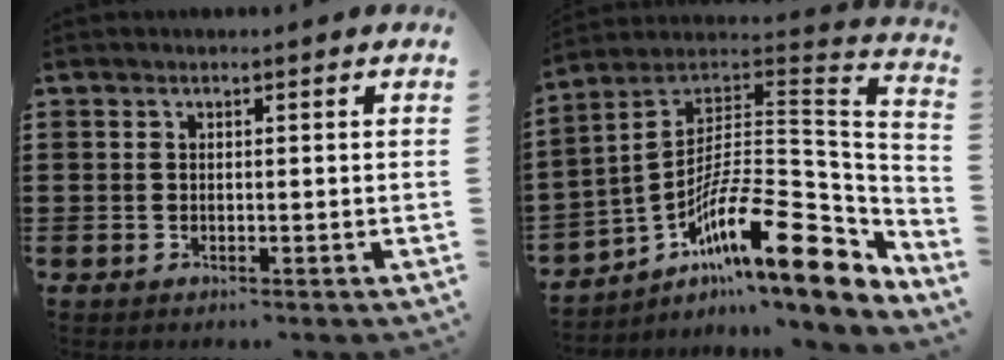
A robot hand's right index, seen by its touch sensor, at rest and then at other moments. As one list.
[{"total": 17.0, "force": [-8.8, 4.3, 13.9], "torque": [-0.233, -0.008, -0.161]}]